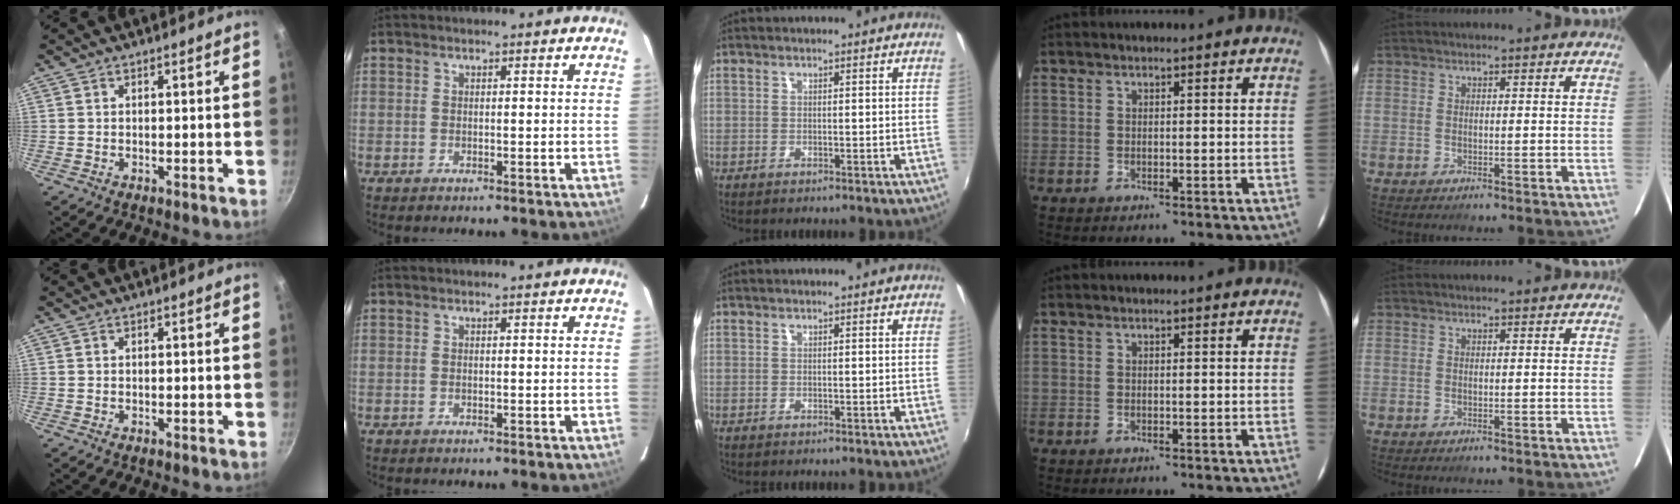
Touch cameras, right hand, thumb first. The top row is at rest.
{}